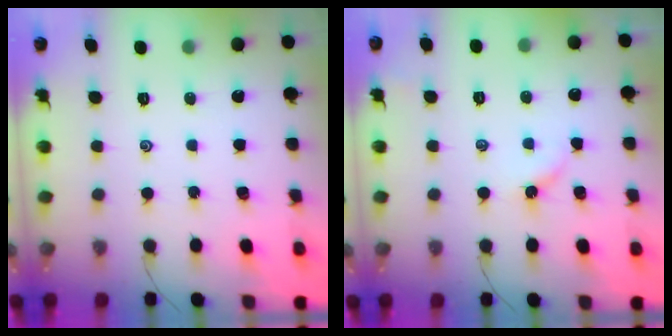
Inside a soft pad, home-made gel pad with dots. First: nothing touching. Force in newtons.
{"total": 2.7, "press": 2.7, "slide": 0.4}